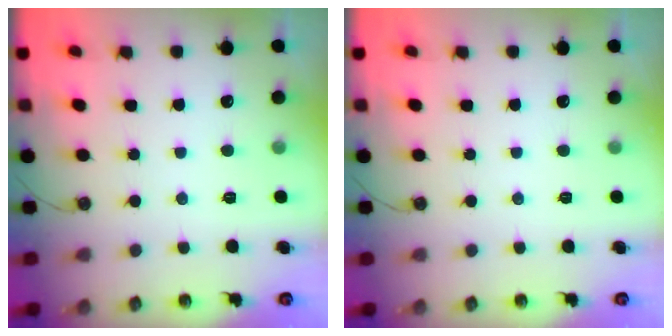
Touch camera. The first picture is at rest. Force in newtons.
{"total": 0.0}